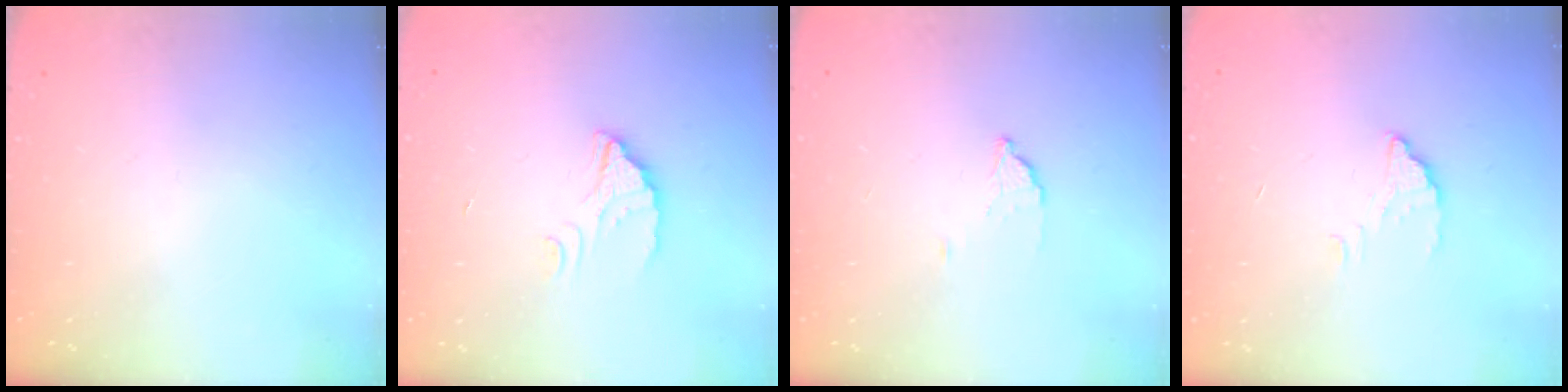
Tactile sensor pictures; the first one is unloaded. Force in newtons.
{"total": 2.6, "press": 2.6, "slide": 0.1}
{"total": 1.8, "press": 1.8, "slide": 0.1}
{"total": 1.8, "press": 1.8, "slide": 0.1}